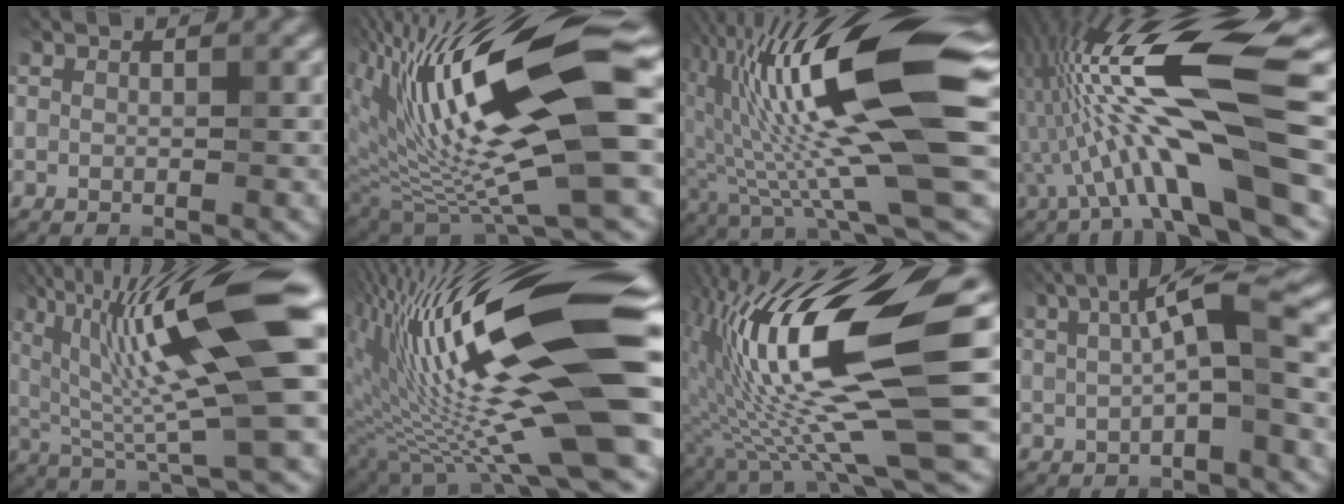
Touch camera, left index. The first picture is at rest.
{"total": 15.2, "force": [3.5, 4.3, 14.2], "torque": [-0.245, -0.004, 0.060]}
{"total": 17.1, "force": [2.1, 3.2, 16.7], "torque": [-0.280, 0.010, 0.035]}
{"total": 12.9, "force": [-1.2, 1.9, 12.7], "torque": [-0.232, 0.020, -0.019]}
{"total": 14.6, "force": [3.9, 2.8, 13.8], "torque": [-0.210, 0.011, 0.066]}
{"total": 19.6, "force": [1.3, 4.5, 19.1], "torque": [-0.304, 0.008, 0.014]}
{"total": 16.3, "force": [0.1, 3.9, 15.8], "torque": [-0.289, 0.011, 0.001]}
{"total": 5.3, "force": [0.7, 1.0, 5.2], "torque": [-0.086, 0.013, 0.008]}